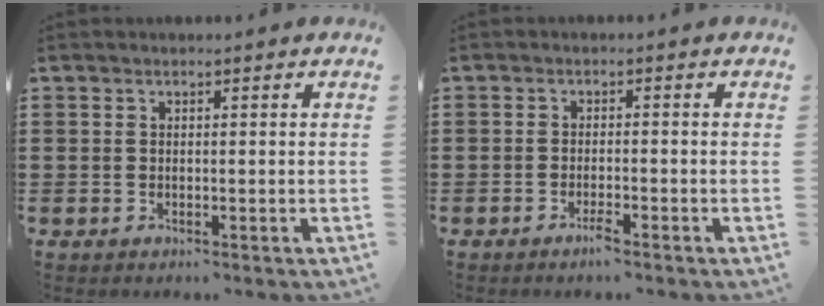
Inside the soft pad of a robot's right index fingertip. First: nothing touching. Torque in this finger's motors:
{"motor_torque": [2.14, 0.00, 0.24, 0.05]}